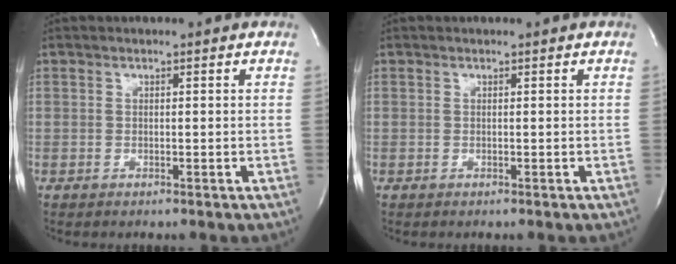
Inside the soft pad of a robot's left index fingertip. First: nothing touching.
{"total": 0.0}